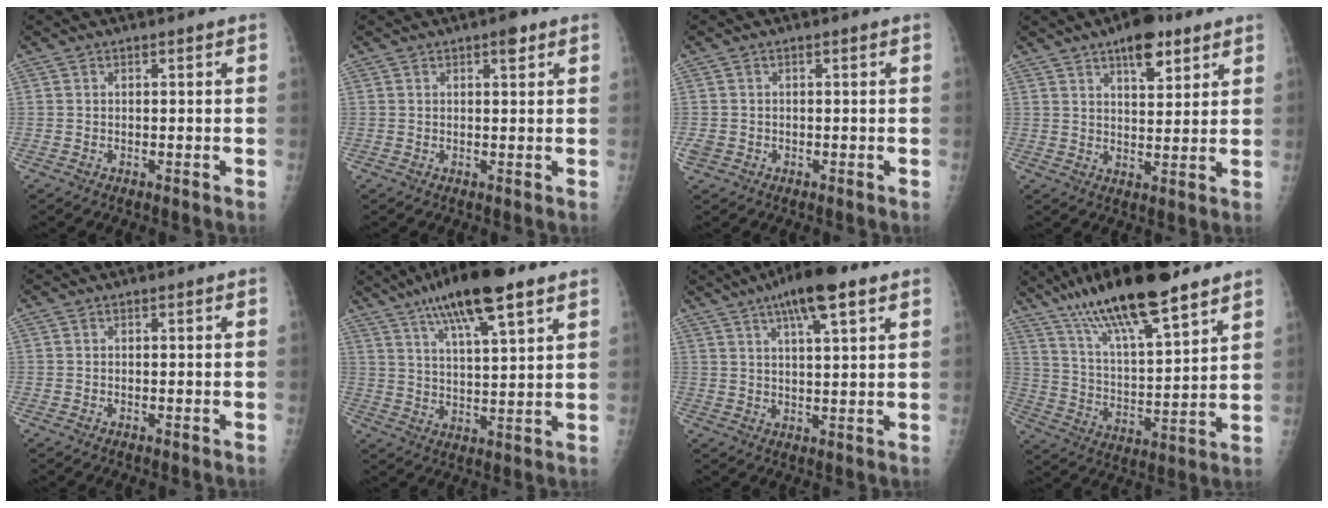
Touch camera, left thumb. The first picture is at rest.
{"total": 2.2, "force": [1.4, 0.8, 1.6], "torque": [-0.017, -0.005, 0.018]}
{"total": 1.9, "force": [-0.3, 1.6, 0.9], "torque": [-0.021, 0.000, -0.003]}
{"total": 8.8, "force": [5.4, 3.6, 5.9], "torque": [-0.068, -0.027, 0.081]}
{"total": 0.0}
{"total": 15.6, "force": [9.5, 3.6, 11.9], "torque": [-0.189, -0.025, 0.161]}
{"total": 11.0, "force": [6.4, 2.4, 8.6], "torque": [-0.137, -0.011, 0.101]}
{"total": 21.0, "force": [14.8, 4.7, 14.2], "torque": [-0.237, -0.051, 0.261]}